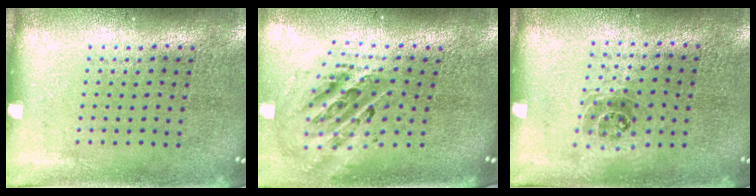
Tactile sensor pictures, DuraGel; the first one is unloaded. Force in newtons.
{"total": 1.9, "press": 1.5, "slide": 1.2}
{"total": 1.0, "press": 0.9, "slide": 0.5}